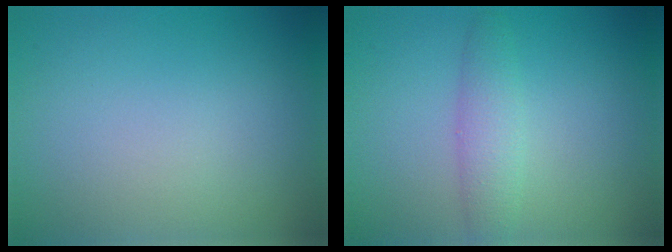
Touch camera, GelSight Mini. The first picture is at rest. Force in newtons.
{"total": 2.5, "press": 2.5, "slide": 0.1}